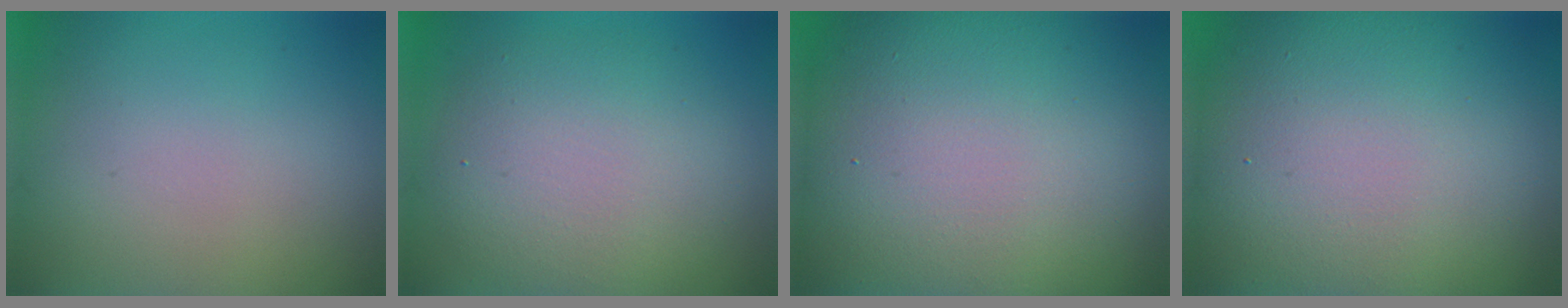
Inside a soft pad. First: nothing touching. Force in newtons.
{"total": 6.4, "press": 6.3, "slide": 0.8}
{"total": 17.8, "press": 17.7, "slide": 1.5}
{"total": 16.7, "press": 16.6, "slide": 1.6}